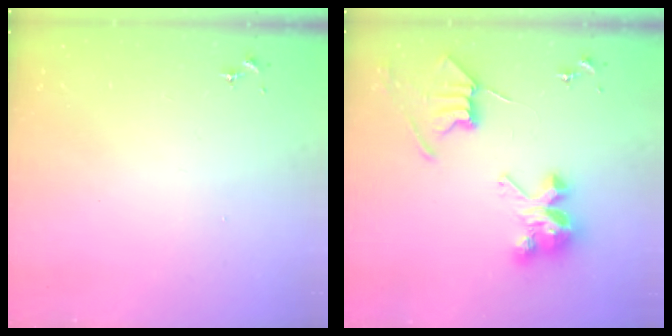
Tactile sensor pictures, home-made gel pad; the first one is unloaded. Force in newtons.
{"total": 9.7, "press": 9.7, "slide": 0.6}